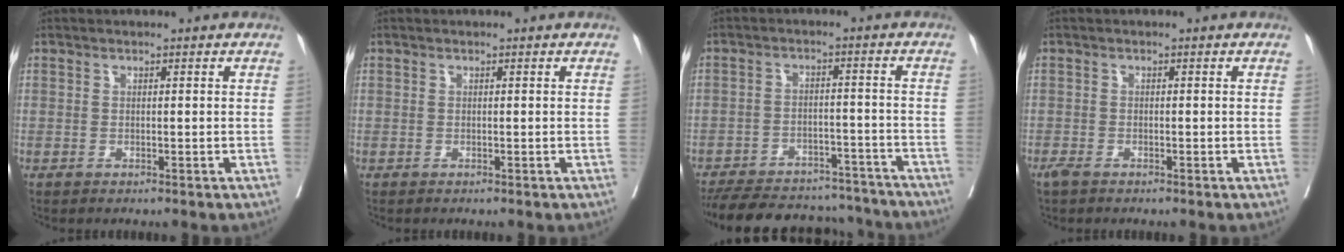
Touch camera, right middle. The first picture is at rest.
{"total": 0.0}
{"total": 21.7, "force": [-19.6, 6.2, 7.1], "torque": [-0.158, -0.007, -0.267]}
{"total": 1.4, "force": [-1.1, 0.5, 0.7], "torque": [-0.017, -0.003, -0.019]}